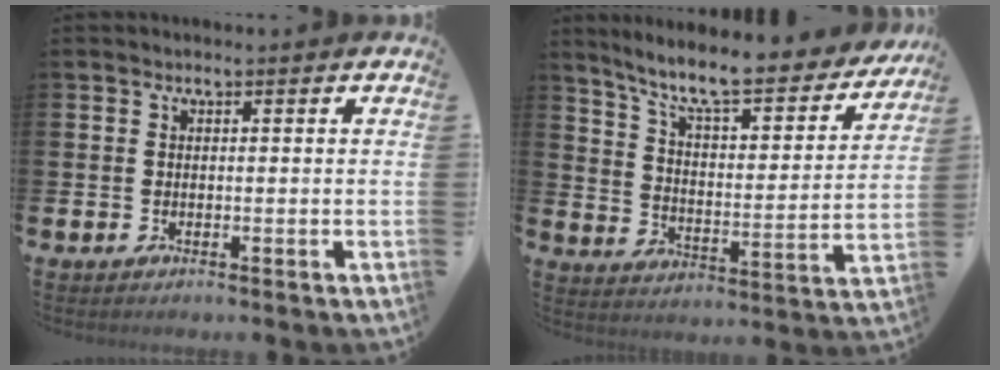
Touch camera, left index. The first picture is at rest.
{"total": 9.4, "force": [8.3, 1.7, 4.2], "torque": [-0.100, -0.064, 0.133]}